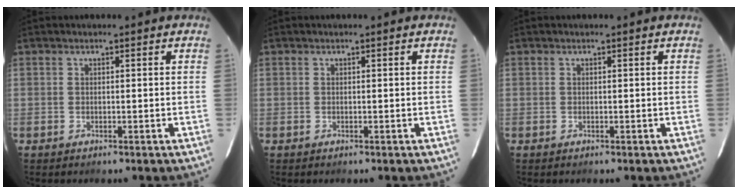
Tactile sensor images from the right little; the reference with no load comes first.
{"total": 0.0}
{"total": 0.0}